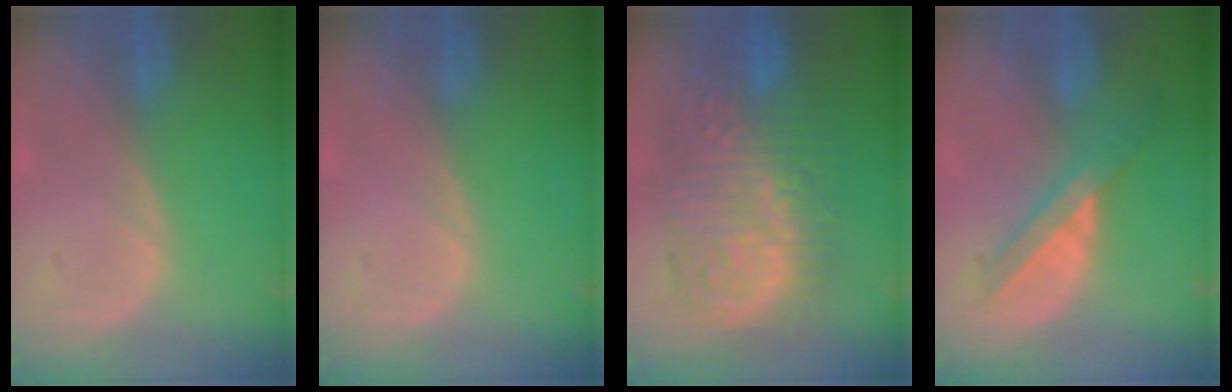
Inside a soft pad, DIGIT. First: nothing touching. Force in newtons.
{"total": 0.0}
{"total": 13.3, "press": 13.2, "slide": 1.3}
{"total": 5.9, "press": 5.2, "slide": 2.9}